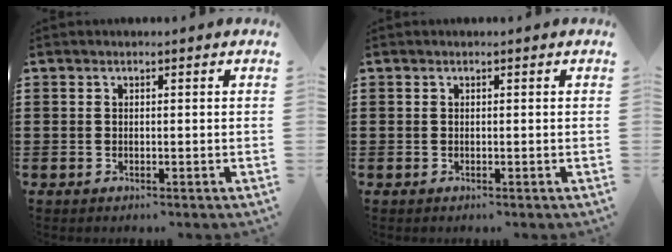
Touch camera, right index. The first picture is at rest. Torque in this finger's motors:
{"motor_torque": [0.21, 0.96, 0.00, 0.00]}